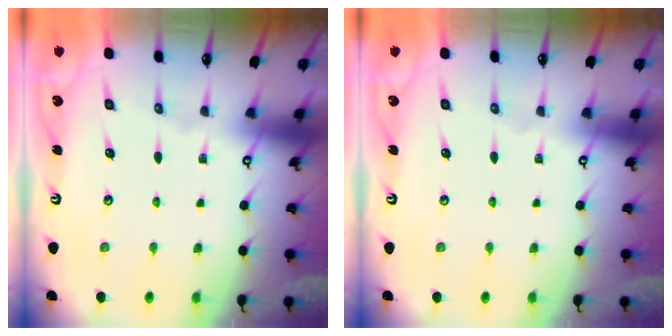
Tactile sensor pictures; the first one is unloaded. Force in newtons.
{"total": 0.0}